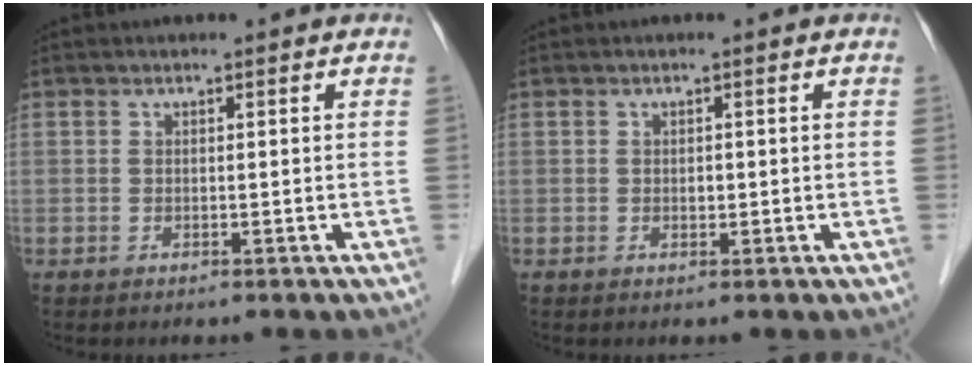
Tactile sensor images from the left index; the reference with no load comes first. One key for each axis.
{"total": 0.7, "fx": 0.0, "fy": 0.5, "fz": 0.5, "tx": -0.009, "ty": 0.001, "tz": -0.001}